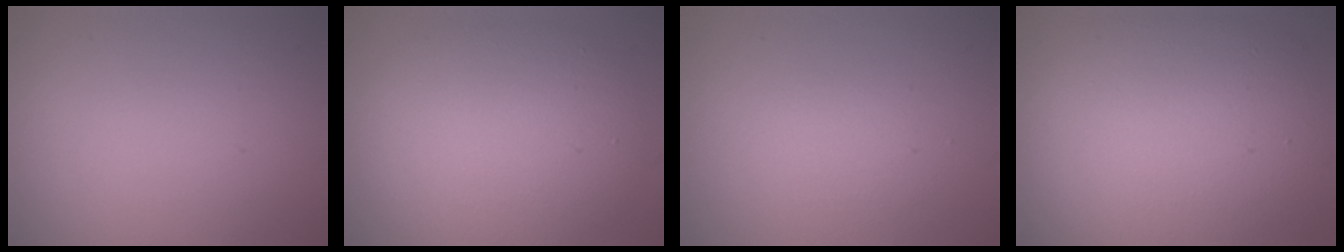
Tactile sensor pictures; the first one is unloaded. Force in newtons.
{"total": 8.4, "press": 8.4, "slide": 0.5}
{"total": 1.7, "press": 1.7, "slide": 0.0}
{"total": 13.1, "press": 13.1, "slide": 0.4}